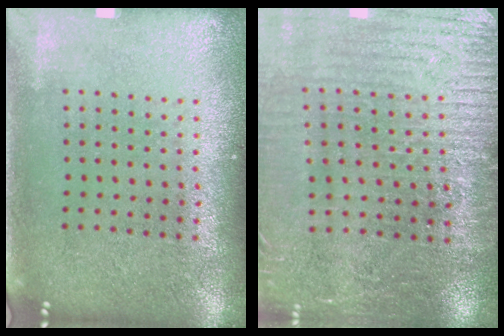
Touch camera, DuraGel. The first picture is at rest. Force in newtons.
{"total": 3.1, "press": 3.1, "slide": 0.6}